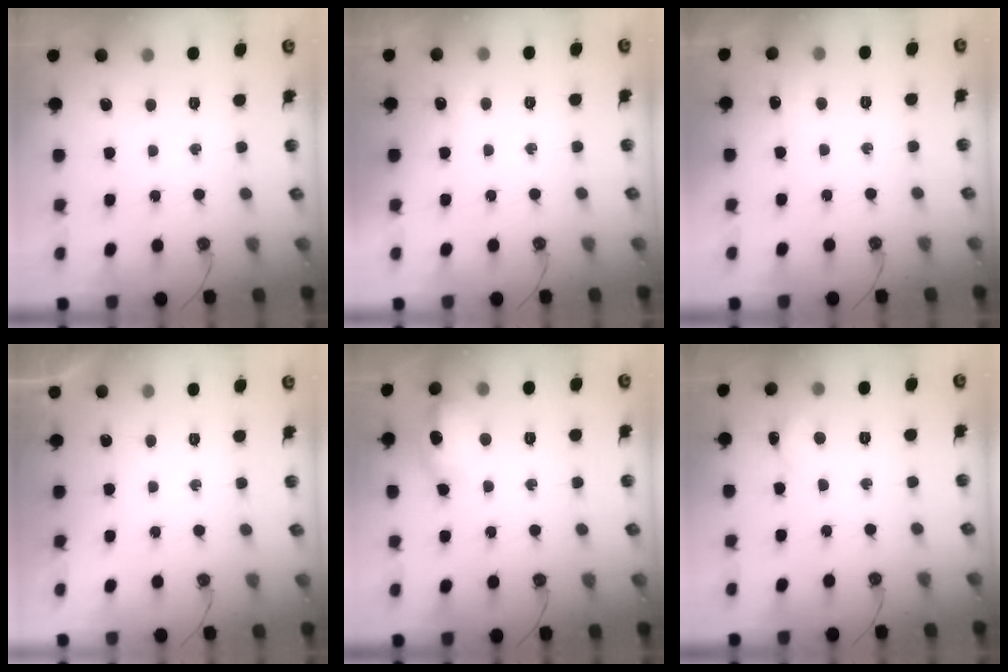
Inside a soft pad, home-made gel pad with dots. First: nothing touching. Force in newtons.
{"total": 2.7, "press": 2.7, "slide": 0.6}
{"total": 5.5, "press": 5.4, "slide": 0.7}
{"total": 0.0}
{"total": 13.1, "press": 13.1, "slide": 1.0}
{"total": 2.2, "press": 2.2, "slide": 0.3}